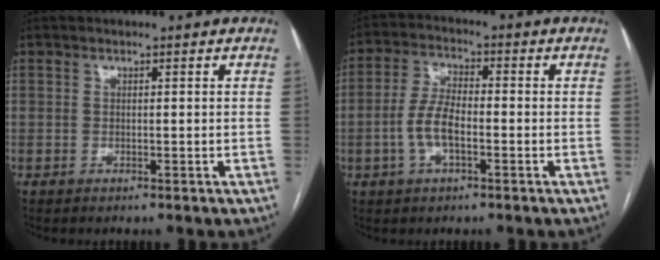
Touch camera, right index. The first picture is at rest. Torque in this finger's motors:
{"motor_torque": [0.15, -0.13, 0.11, 0.05]}